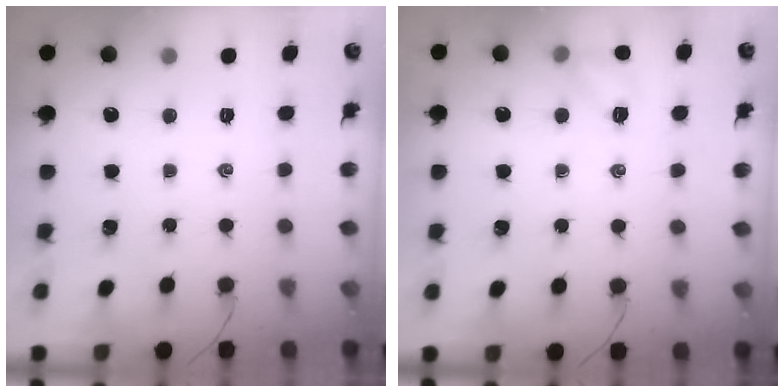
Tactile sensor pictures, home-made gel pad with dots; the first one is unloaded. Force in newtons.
{"total": 5.8, "press": 5.7, "slide": 1.3}